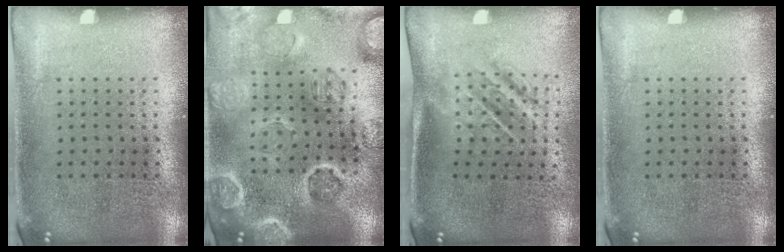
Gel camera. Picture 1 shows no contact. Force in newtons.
{"total": 2.9, "press": 2.9, "slide": 0.3}
{"total": 1.7, "press": 1.2, "slide": 1.2}
{"total": 0.0}